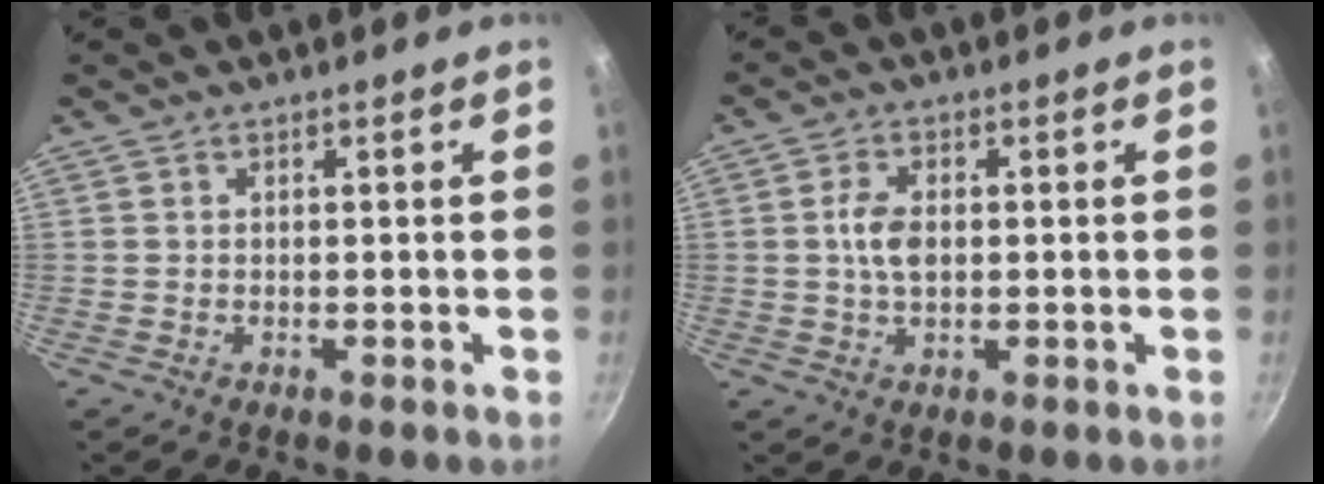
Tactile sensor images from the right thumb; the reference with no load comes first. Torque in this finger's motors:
{"motor_torque": [1.04, 1.10, 0.65, 0.17, 0.06]}